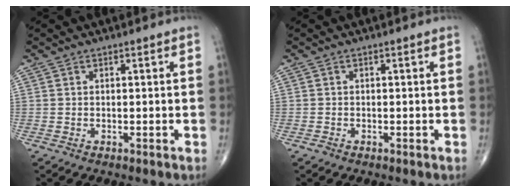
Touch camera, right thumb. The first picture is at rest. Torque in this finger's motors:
{"motor_torque": [-0.18, 0.07, 0.07, 0.08, -0.02]}